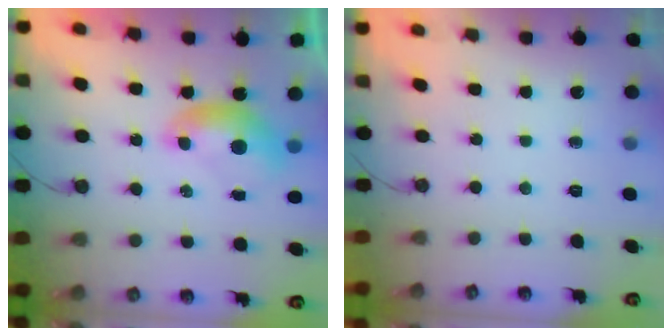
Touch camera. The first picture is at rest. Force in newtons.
{"total": 0.0}